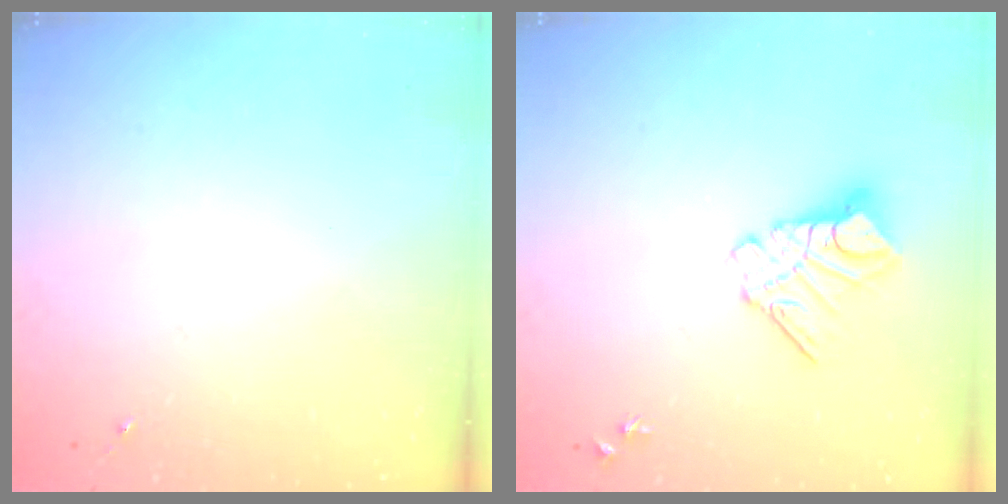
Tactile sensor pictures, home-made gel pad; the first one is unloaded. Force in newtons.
{"total": 11.6, "press": 11.6, "slide": 1.2}